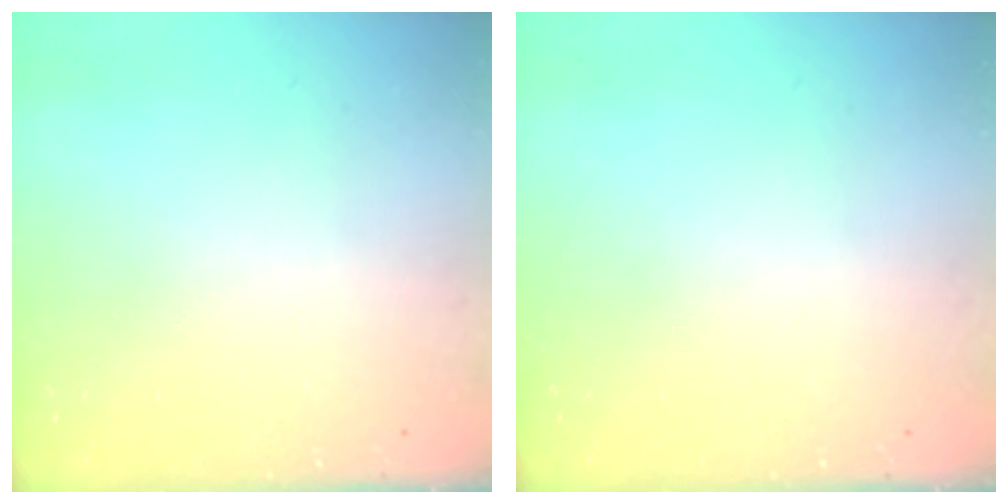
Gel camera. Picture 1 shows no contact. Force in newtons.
{"total": 0.0}